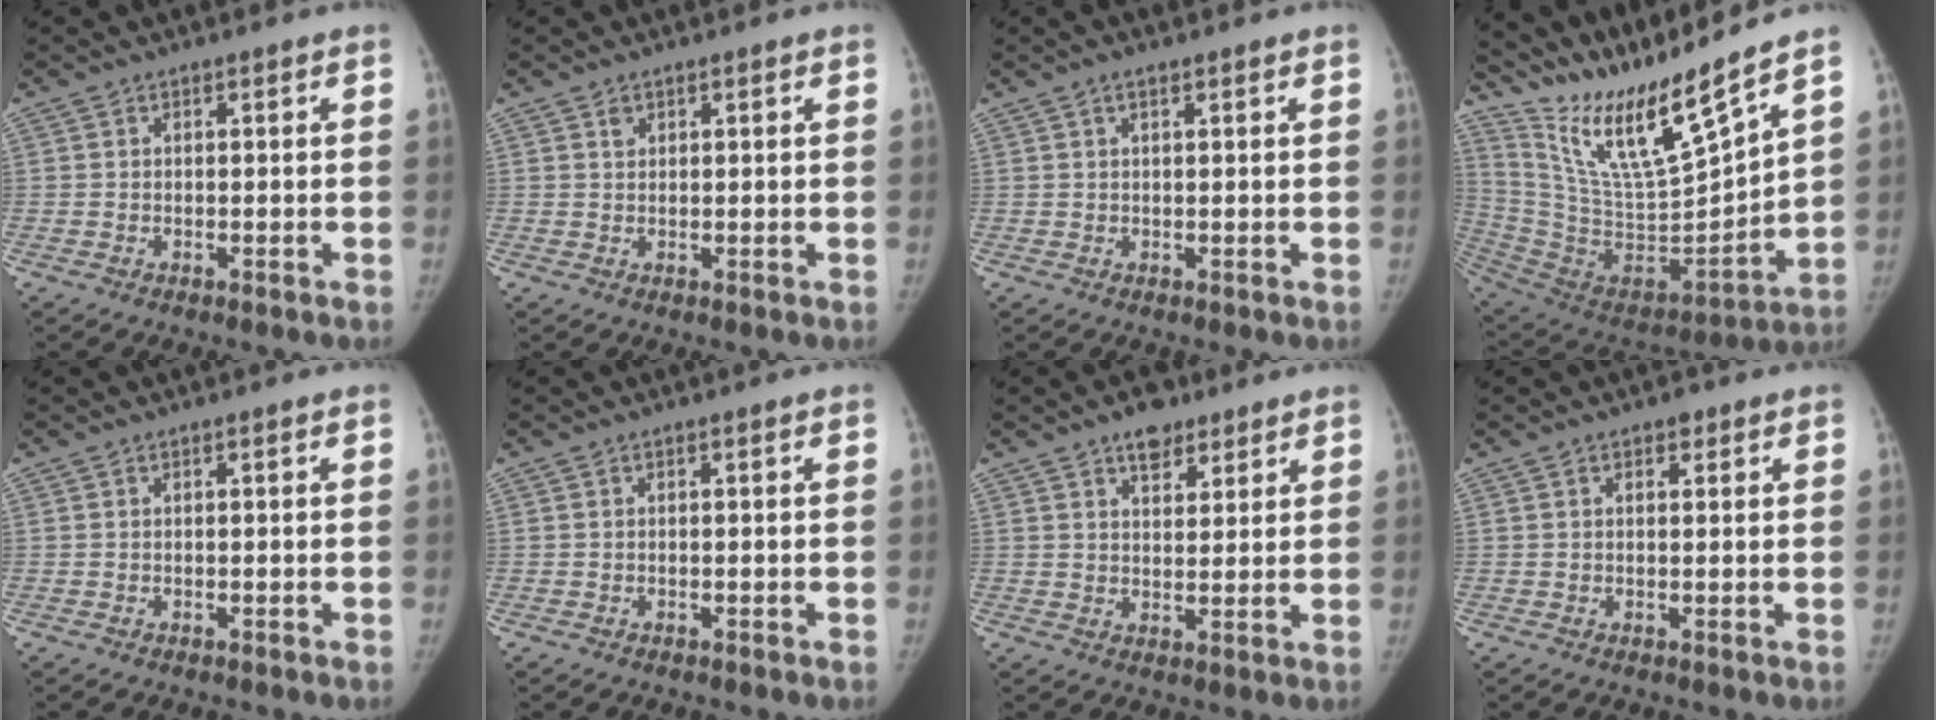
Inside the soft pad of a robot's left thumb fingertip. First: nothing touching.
{"total": 1.2, "force": [0.8, 0.9, 0.4], "torque": [0.005, -0.003, 0.012]}
{"total": 1.7, "force": [1.0, 0.6, 1.3], "torque": [-0.021, 0.005, 0.014]}
{"total": 21.3, "force": [17.0, 2.1, 12.6], "torque": [-0.194, -0.094, 0.326]}
{"total": 0.0}
{"total": 0.0}
{"total": 6.3, "force": [4.2, 3.5, 3.1], "torque": [-0.020, -0.021, 0.065]}
{"total": 1.7, "force": [1.0, 0.9, 1.0], "torque": [-0.005, -0.002, 0.011]}